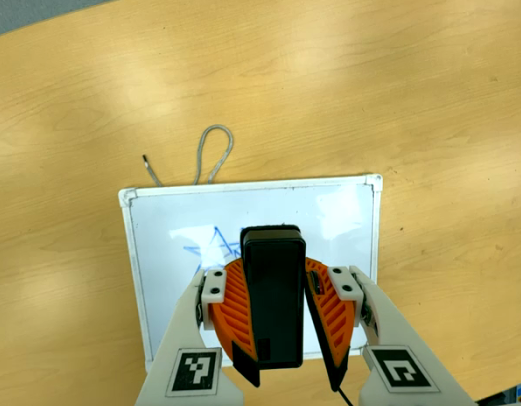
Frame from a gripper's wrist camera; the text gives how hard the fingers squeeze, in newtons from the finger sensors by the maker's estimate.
{"total": 10.6, "left": 9.6, "right": 11.6}